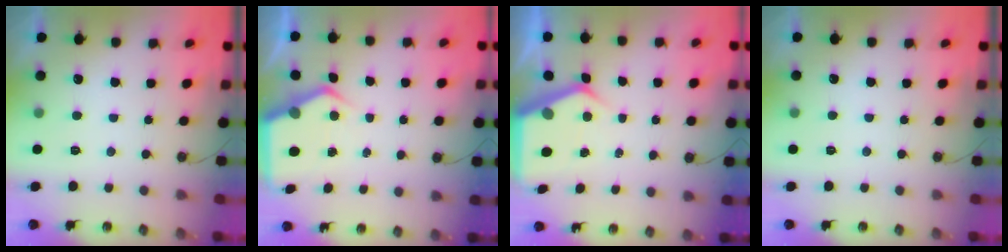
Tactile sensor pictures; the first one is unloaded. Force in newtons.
{"total": 4.9, "press": 4.8, "slide": 0.6}
{"total": 5.9, "press": 5.9, "slide": 0.7}
{"total": 1.7, "press": 1.7, "slide": 0.3}